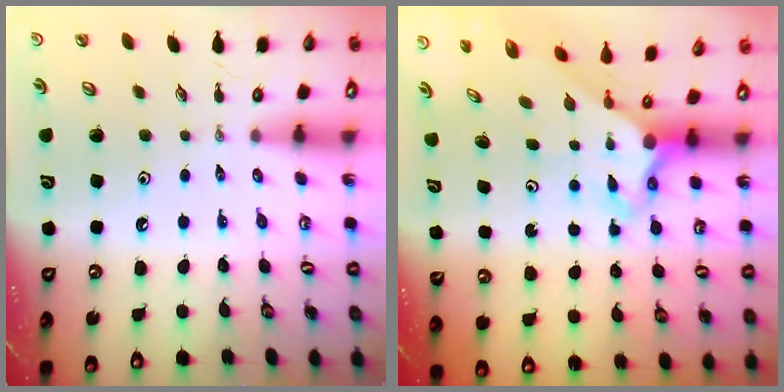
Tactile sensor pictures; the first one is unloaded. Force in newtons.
{"total": 3.6, "press": 3.6, "slide": 0.3}